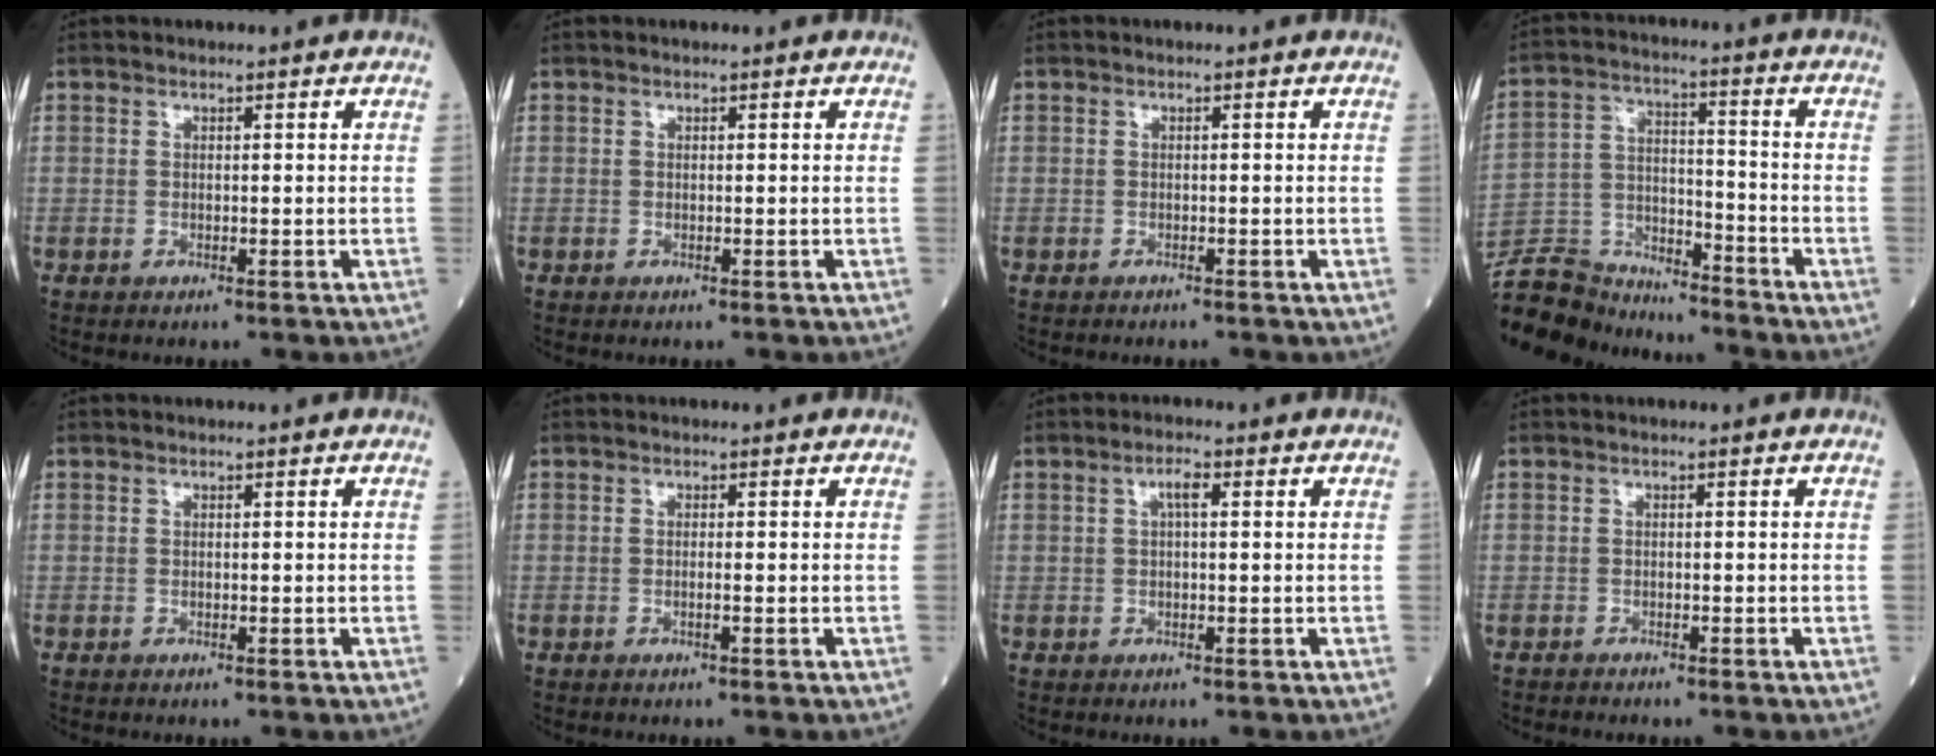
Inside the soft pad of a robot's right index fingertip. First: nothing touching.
{"total": 0.0}
{"total": 0.8, "force": [-0.7, 0.3, 0.2], "torque": [-0.010, -0.001, -0.010]}
{"total": 12.2, "force": [-11.9, 2.6, 1.3], "torque": [-0.026, 0.024, -0.221]}
{"total": 0.0}
{"total": 0.7, "force": [-0.3, -0.1, 0.6], "torque": [-0.012, 0.001, -0.005]}
{"total": 2.2, "force": [0.6, 0.5, 2.0], "torque": [-0.039, 0.007, 0.010]}
{"total": 0.9, "force": [-0.8, 0.2, 0.0], "torque": [-0.006, -0.001, -0.016]}